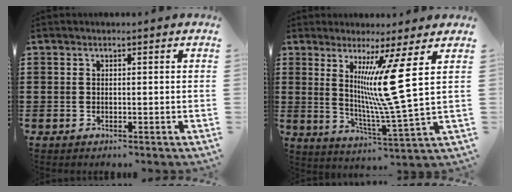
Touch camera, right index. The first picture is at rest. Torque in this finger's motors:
{"motor_torque": [1.40, 0.62, 0.51, 0.16]}